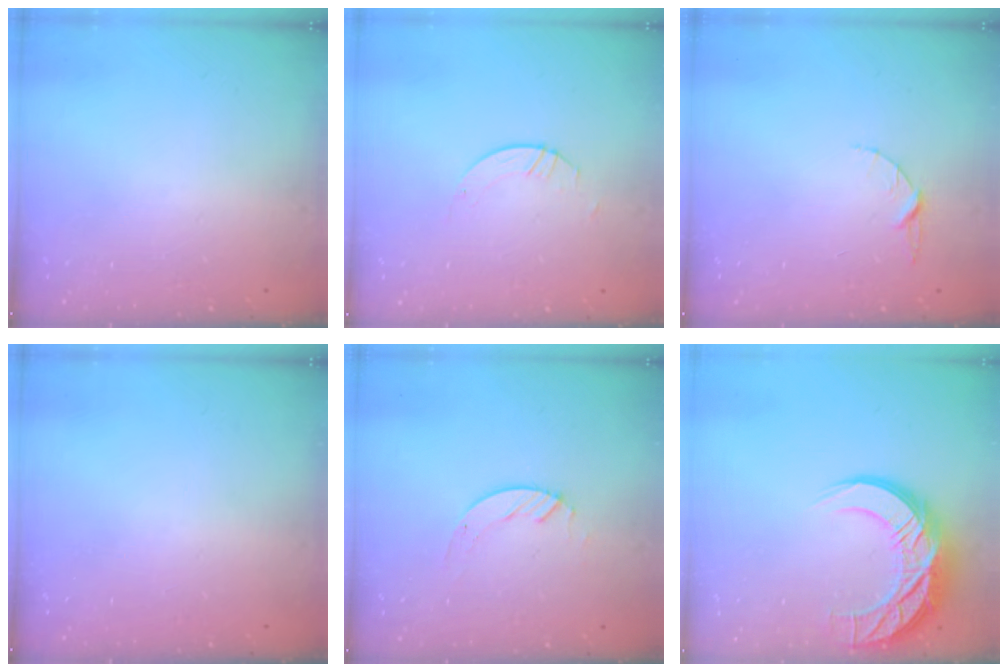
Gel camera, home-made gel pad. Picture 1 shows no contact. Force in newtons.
{"total": 1.1, "press": 1.1, "slide": 0.1}
{"total": 3.4, "press": 3.3, "slide": 0.4}
{"total": 0.0}
{"total": 2.4, "press": 2.4, "slide": 0.2}
{"total": 15.9, "press": 15.9, "slide": 1.2}